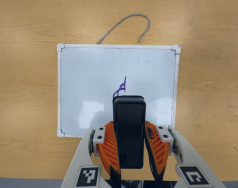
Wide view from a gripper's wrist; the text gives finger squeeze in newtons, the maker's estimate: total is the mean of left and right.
{"total": 8.5, "left": 6.4, "right": 10.6}